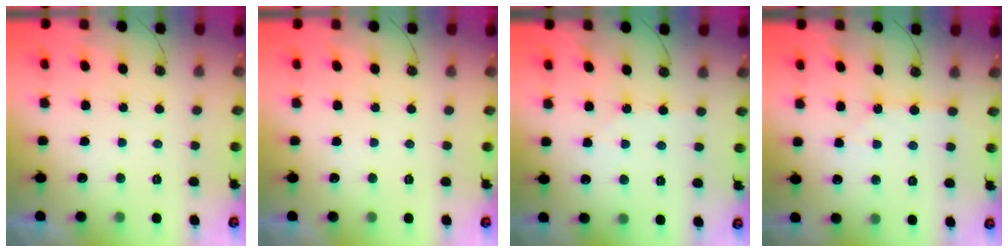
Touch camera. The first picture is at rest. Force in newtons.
{"total": 0.0}
{"total": 2.8, "press": 2.7, "slide": 0.5}
{"total": 3.5, "press": 3.4, "slide": 0.7}